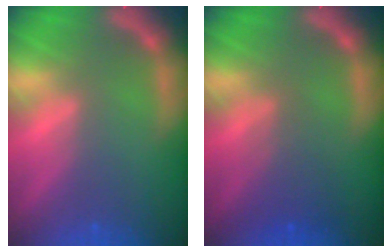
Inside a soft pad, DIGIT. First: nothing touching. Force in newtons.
{"total": 2.9}